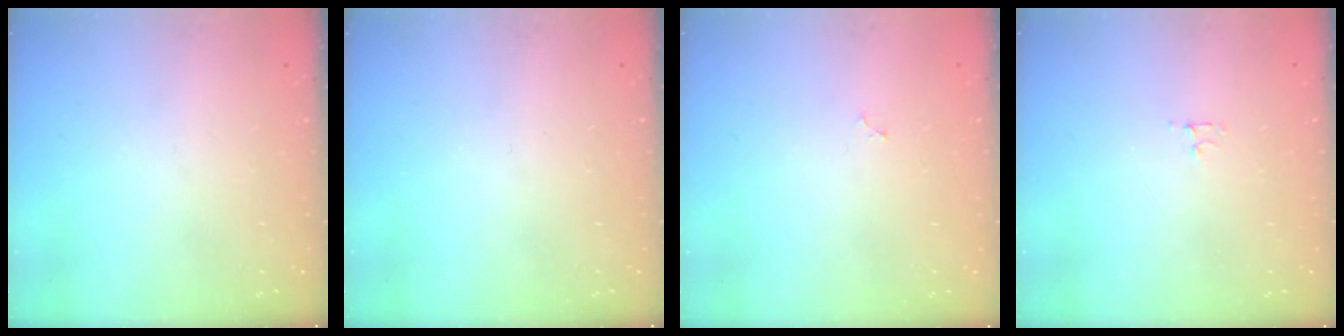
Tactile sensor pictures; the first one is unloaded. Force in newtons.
{"total": 0.0}
{"total": 2.3, "press": 2.3, "slide": 0.2}
{"total": 3.1, "press": 3.0, "slide": 0.4}